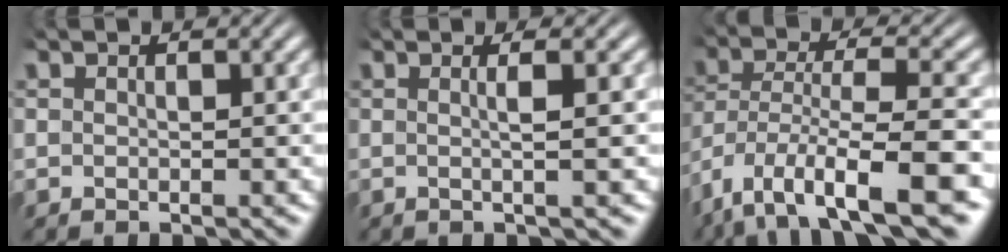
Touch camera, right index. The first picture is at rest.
{"total": 2.0, "force": [0.1, -0.7, 1.9], "torque": [-0.035, 0.002, 0.000]}
{"total": 8.2, "force": [-4.5, 3.3, 6.0], "torque": [-0.119, -0.037, -0.047]}